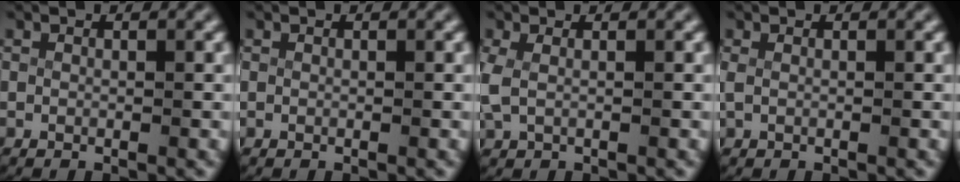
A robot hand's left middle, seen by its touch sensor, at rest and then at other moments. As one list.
[{"total": 0.0}, {"total": 2.0, "force": [0.2, 1.2, 1.6], "torque": [-0.054, -0.006, 0.011]}, {"total": 0.6, "force": [0.0, 0.1, 0.6], "torque": [-0.024, -0.006, 0.007]}]